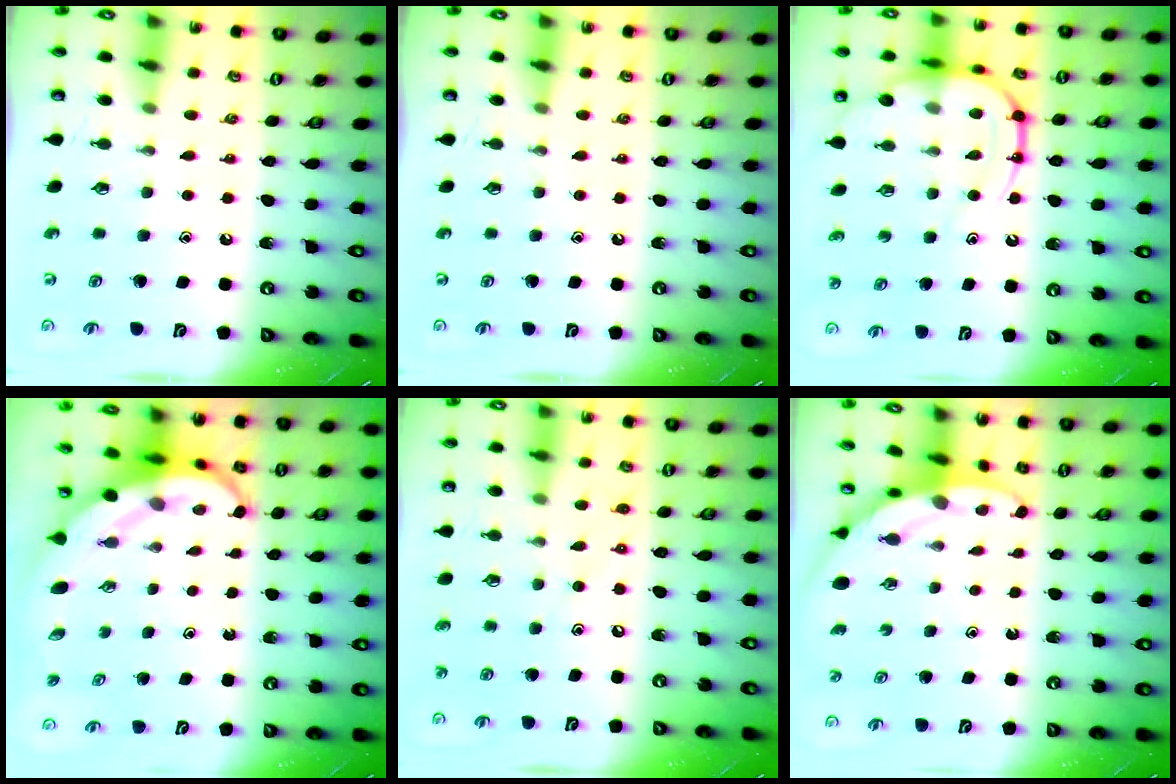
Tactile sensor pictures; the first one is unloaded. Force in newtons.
{"total": 0.0}
{"total": 14.9, "press": 14.8, "slide": 1.3}
{"total": 8.6, "press": 8.4, "slide": 1.8}
{"total": 8.2, "press": 8.2, "slide": 0.8}
{"total": 3.2, "press": 3.1, "slide": 0.3}